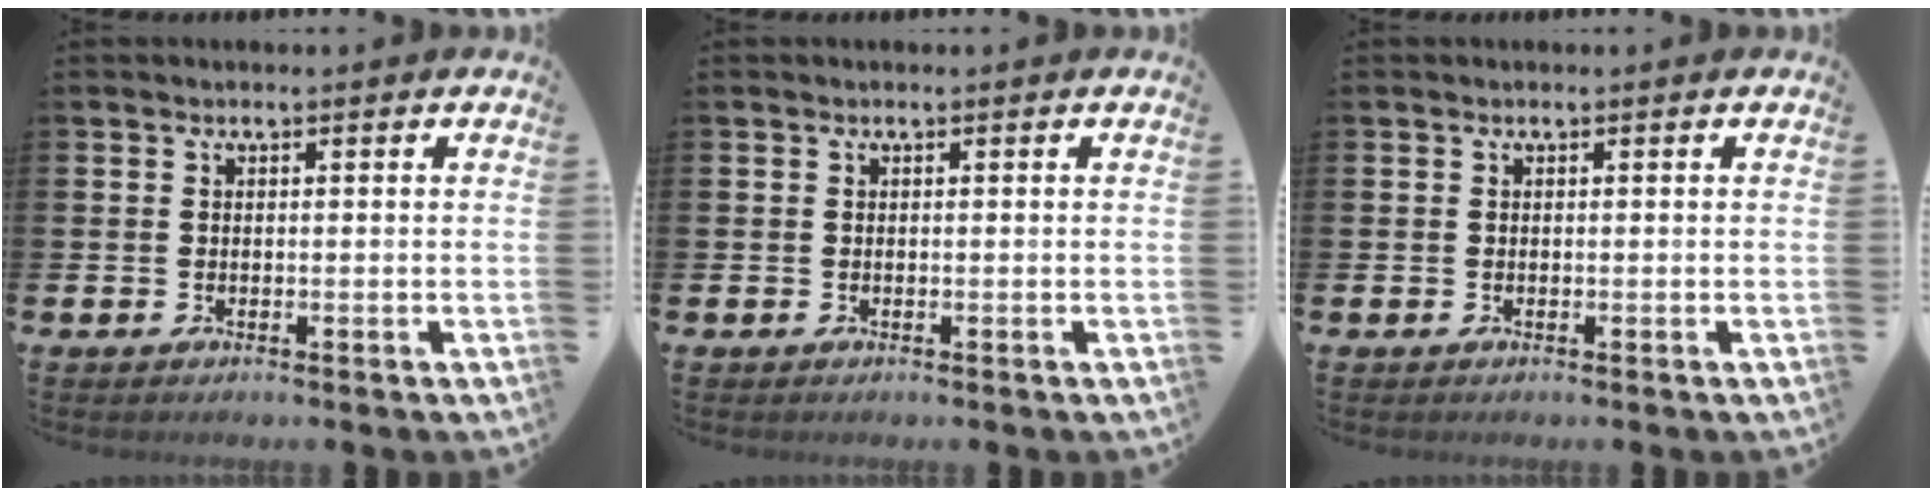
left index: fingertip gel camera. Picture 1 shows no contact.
{"total": 0.0}
{"total": 0.0}